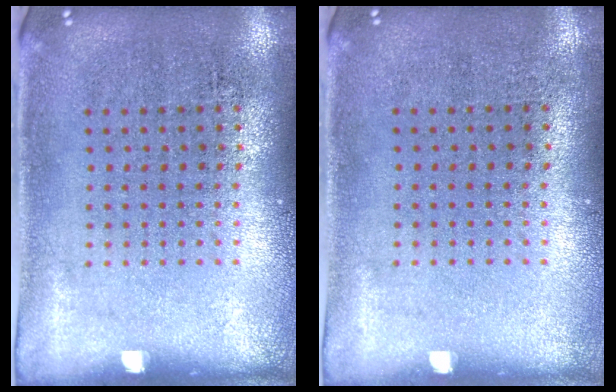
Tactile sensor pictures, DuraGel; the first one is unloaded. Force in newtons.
{"total": 0.0}